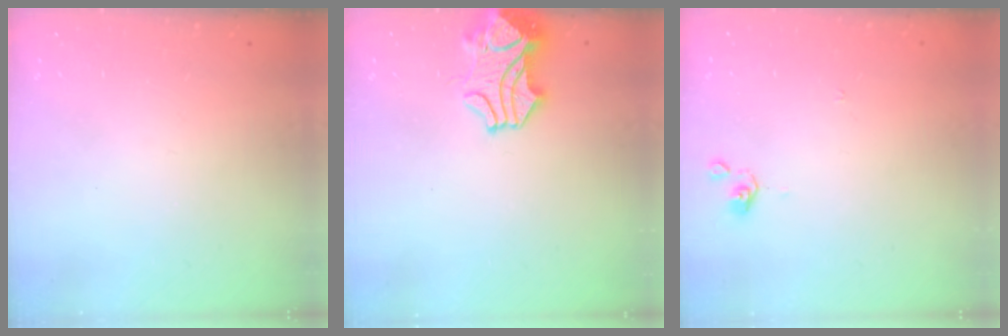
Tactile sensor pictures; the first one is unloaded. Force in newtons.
{"total": 2.0, "press": 1.5, "slide": 1.4}
{"total": 0.0}